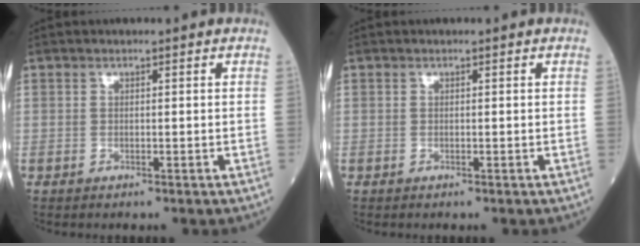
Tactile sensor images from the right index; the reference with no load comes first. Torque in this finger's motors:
{"motor_torque": [0.02, 0.00, 0.01, -0.01]}